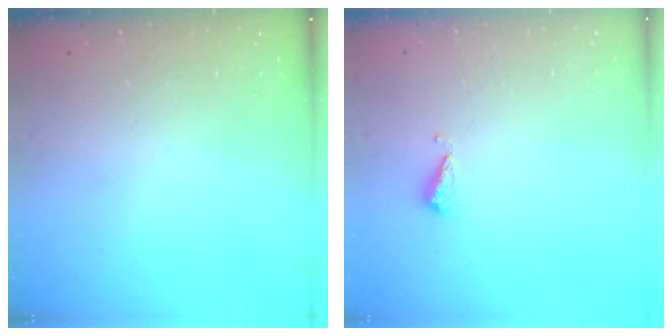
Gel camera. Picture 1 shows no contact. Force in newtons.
{"total": 4.9, "press": 4.9, "slide": 0.5}